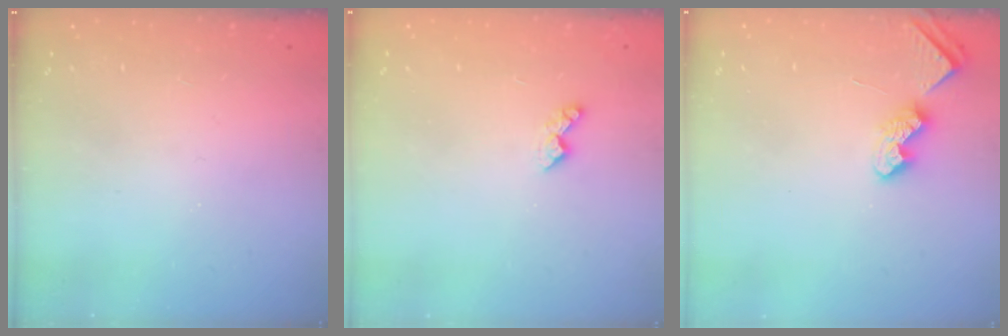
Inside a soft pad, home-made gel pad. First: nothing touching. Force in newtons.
{"total": 3.8, "press": 3.7, "slide": 0.7}
{"total": 6.1, "press": 6.0, "slide": 0.7}